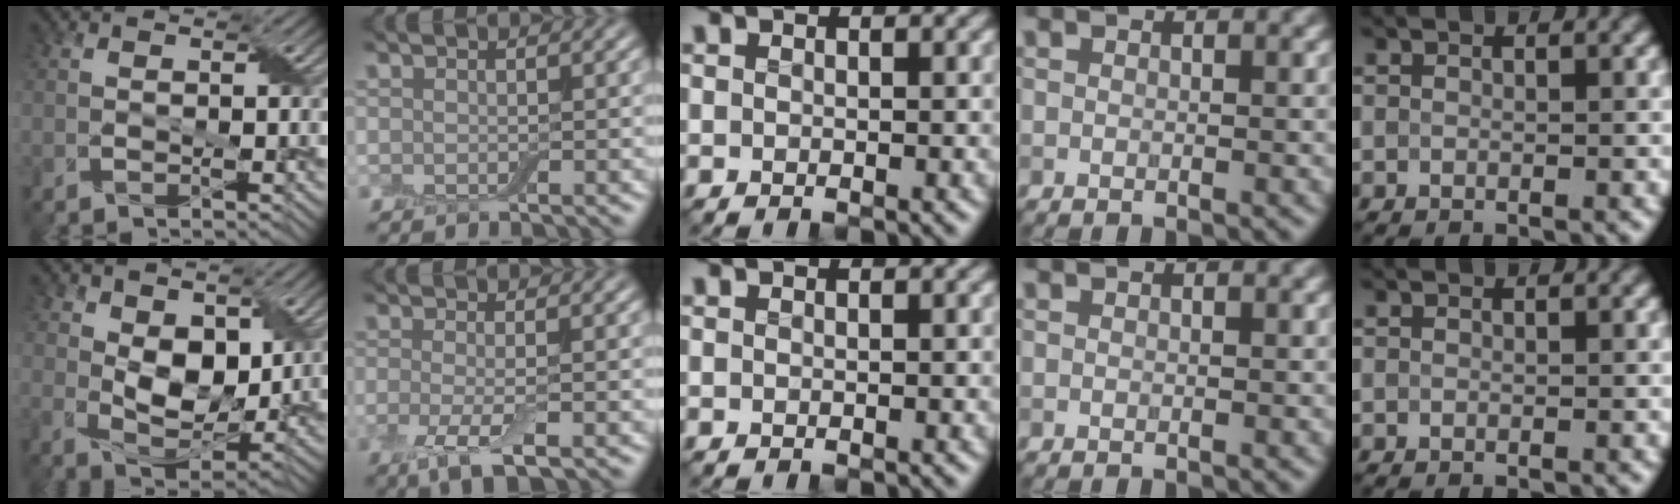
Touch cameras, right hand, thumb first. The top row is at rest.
{"thumb": {"total": 8.1, "force": [1.8, 5.4, 5.8], "torque": [-0.128, -0.011, 0.027]}, "index": {"total": 3.7, "force": [-1.2, 1.1, 3.3], "torque": [-0.071, -0.008, -0.026]}}